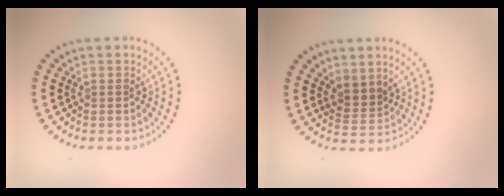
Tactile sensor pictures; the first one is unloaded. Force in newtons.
{"total": 2.0, "press": 1.3, "slide": 1.6}